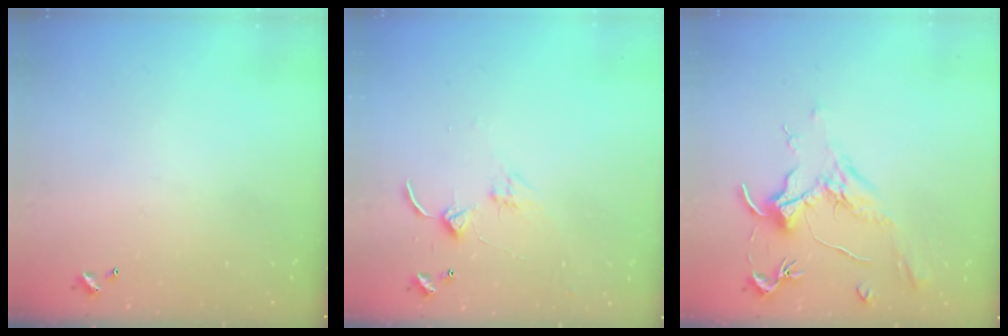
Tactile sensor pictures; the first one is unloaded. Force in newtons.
{"total": 2.4, "press": 2.3, "slide": 0.4}
{"total": 1.9, "press": 1.7, "slide": 0.9}